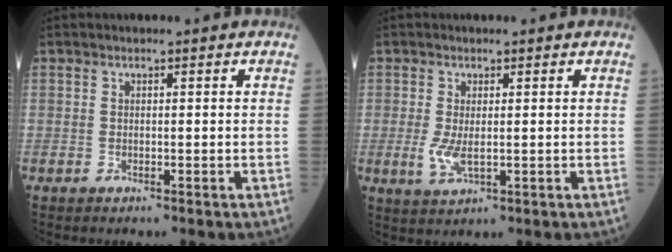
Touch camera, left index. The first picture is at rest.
{"total": 3.2, "force": [-0.3, 1.4, 2.9], "torque": [-0.068, -0.008, 0.000]}